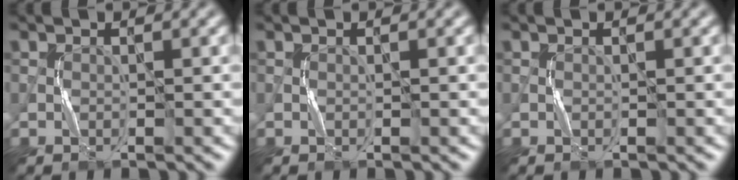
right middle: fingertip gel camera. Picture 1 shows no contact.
{"total": 0.0}
{"total": 0.0}